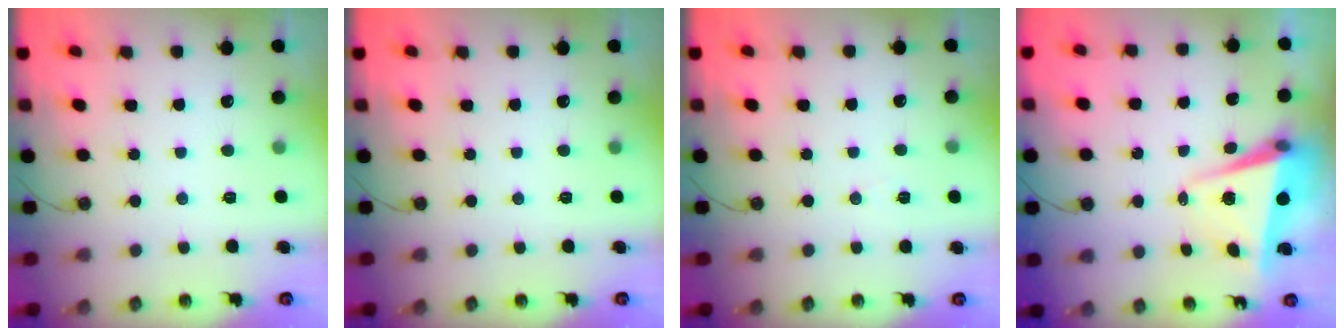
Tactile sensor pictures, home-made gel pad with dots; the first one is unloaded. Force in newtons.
{"total": 0.0}
{"total": 3.7, "press": 2.2, "slide": 3.0}
{"total": 5.3, "press": 4.9, "slide": 2.0}